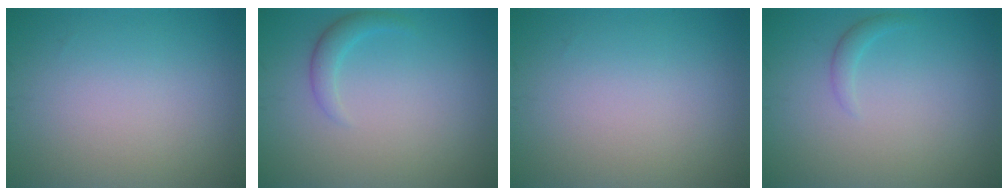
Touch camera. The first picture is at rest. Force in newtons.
{"total": 1.5, "press": 1.5, "slide": 0.2}
{"total": 0.0}
{"total": 1.0, "press": 1.0, "slide": 0.0}